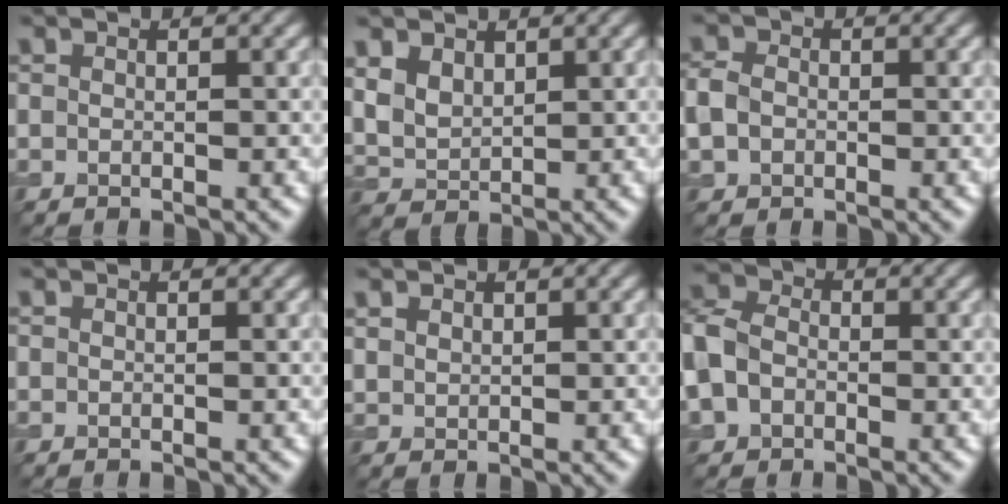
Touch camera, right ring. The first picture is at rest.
{"total": 4.2, "force": [2.0, 2.9, 2.2], "torque": [-0.067, 0.002, 0.045]}
{"total": 2.9, "force": [-0.3, 2.4, 1.6], "torque": [-0.039, -0.001, -0.011]}
{"total": 0.0}
{"total": 1.3, "force": [1.0, 0.8, 0.4], "torque": [-0.010, 0.000, 0.022]}
{"total": 6.3, "force": [-1.4, 4.8, 3.8], "torque": [-0.103, -0.002, -0.033]}